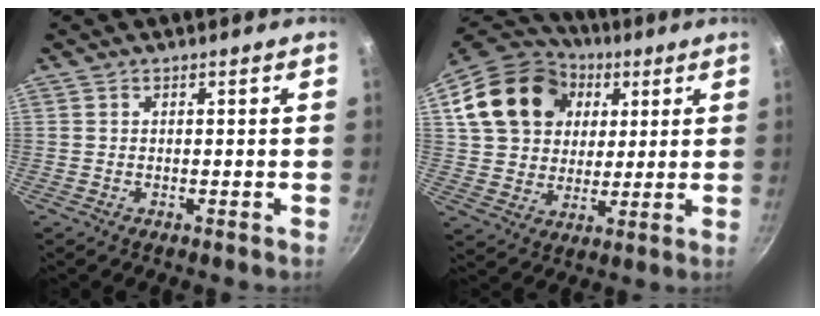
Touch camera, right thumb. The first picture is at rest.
{"total": 20.9, "force": [6.4, 16.5, 11.1], "torque": [-0.188, 0.019, 0.111]}